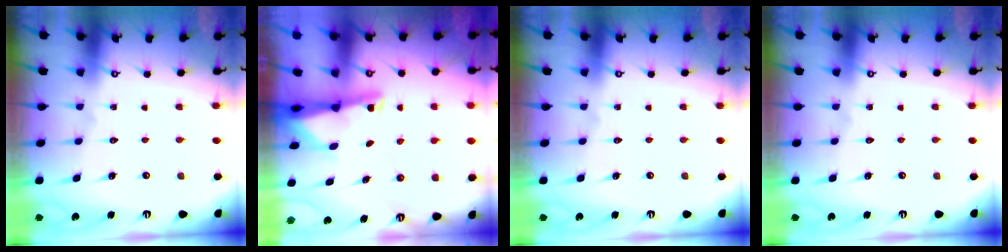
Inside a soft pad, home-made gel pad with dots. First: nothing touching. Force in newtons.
{"total": 2.4, "press": 2.3, "slide": 0.5}
{"total": 0.0}
{"total": 0.0}